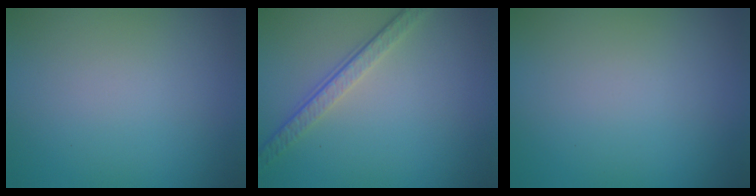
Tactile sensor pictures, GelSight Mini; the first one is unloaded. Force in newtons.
{"total": 3.4, "press": 2.5, "slide": 2.4}
{"total": 0.0}